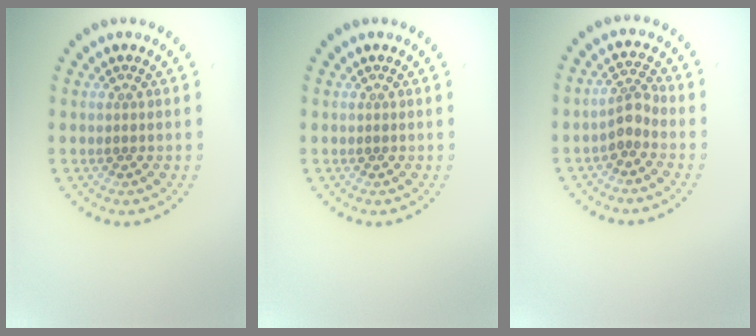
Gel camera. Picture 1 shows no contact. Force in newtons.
{"total": 0.0}
{"total": 2.0, "press": 1.6, "slide": 1.2}